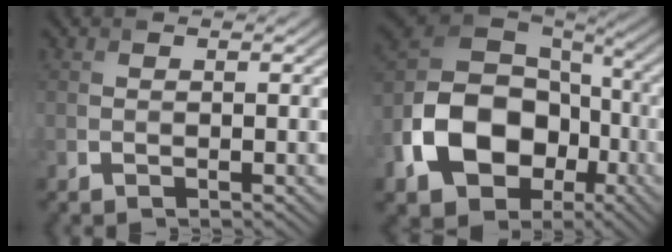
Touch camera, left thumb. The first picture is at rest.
{"total": 18.1, "force": [-4.5, 13.0, 11.7], "torque": [-0.266, -0.024, -0.072]}